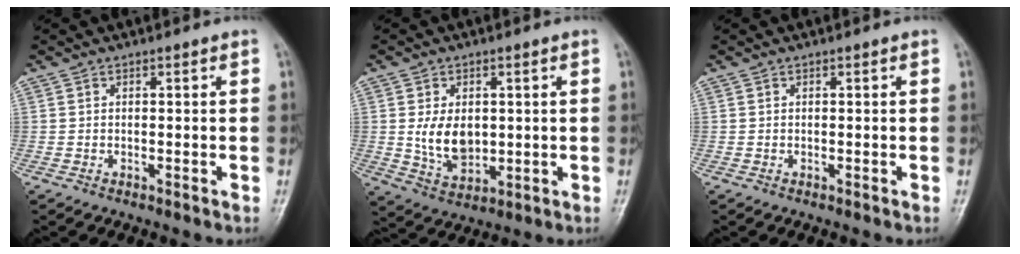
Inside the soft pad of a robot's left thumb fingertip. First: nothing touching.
{"total": 7.4, "force": [0.9, 5.1, 5.3], "torque": [-0.075, -0.017, 0.030]}
{"total": 0.0}